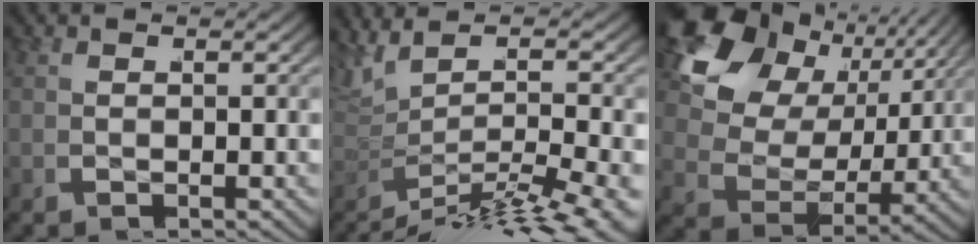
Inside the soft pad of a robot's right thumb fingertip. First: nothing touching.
{"total": 8.8, "force": [-3.8, 3.7, 7.0], "torque": [-0.111, -0.008, -0.050]}
{"total": 13.2, "force": [3.2, 9.9, 8.2], "torque": [-0.177, -0.006, 0.037]}